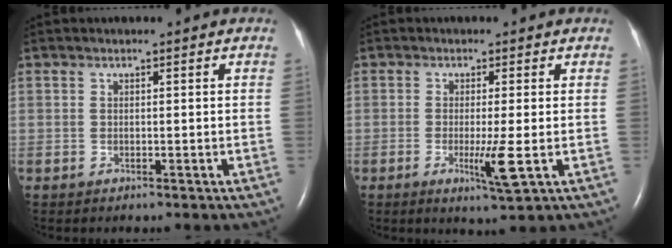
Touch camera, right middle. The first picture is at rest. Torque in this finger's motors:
{"motor_torque": [-0.07, 0.14, 0.13, 0.08]}